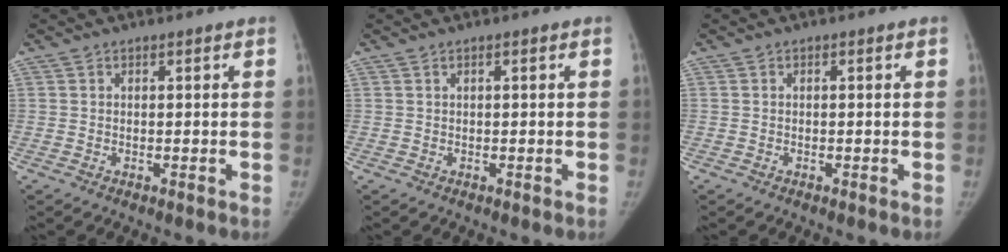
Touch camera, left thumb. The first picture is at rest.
{"total": 0.0}
{"total": 0.0}